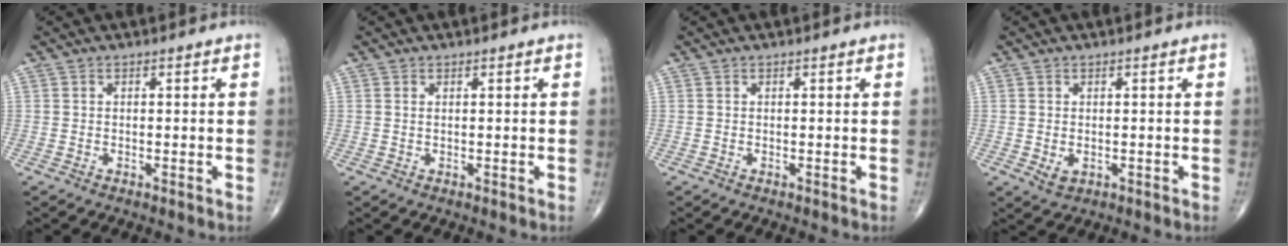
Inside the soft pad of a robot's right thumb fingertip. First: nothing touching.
{"total": 0.5, "force": [0.2, 0.2, 0.4], "torque": [-0.012, 0.002, 0.005]}
{"total": 0.0}
{"total": 2.4, "force": [-0.2, 1.6, 1.7], "torque": [-0.021, -0.004, 0.006]}